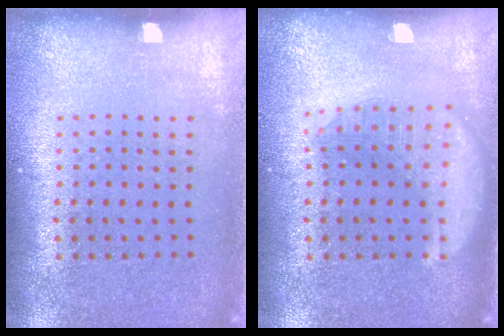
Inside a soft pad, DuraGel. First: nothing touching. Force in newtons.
{"total": 2.8, "press": 2.8, "slide": 0.3}